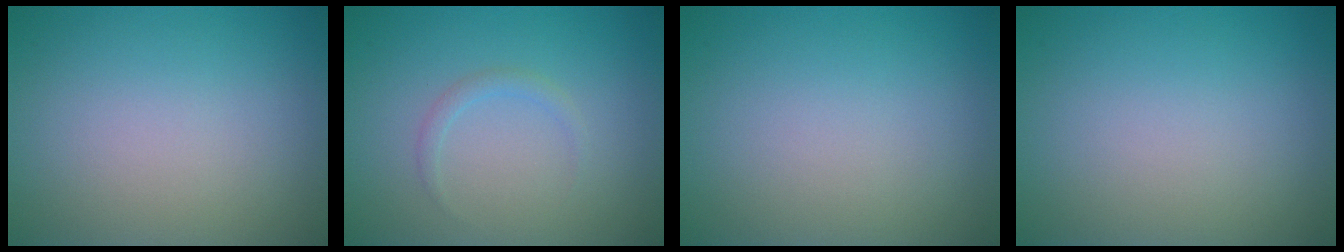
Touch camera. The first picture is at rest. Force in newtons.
{"total": 1.0, "press": 1.0, "slide": 0.0}
{"total": 0.0}
{"total": 0.0}